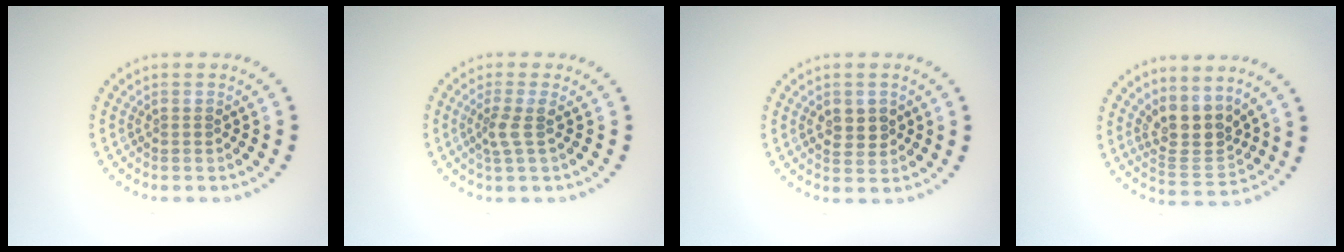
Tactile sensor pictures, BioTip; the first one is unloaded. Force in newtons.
{"total": 1.9, "press": 1.3, "slide": 1.3}
{"total": 2.1, "press": 2.0, "slide": 0.5}
{"total": 3.8, "press": 3.3, "slide": 2.0}